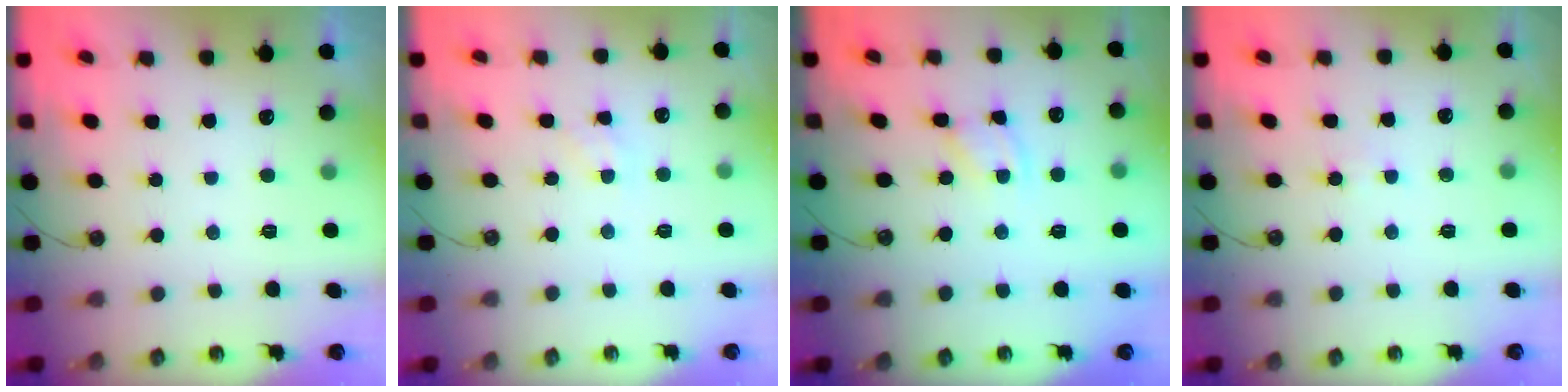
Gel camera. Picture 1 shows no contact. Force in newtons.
{"total": 1.9, "press": 1.9, "slide": 0.2}
{"total": 2.1, "press": 2.1, "slide": 0.3}
{"total": 2.4, "press": 2.4, "slide": 0.2}